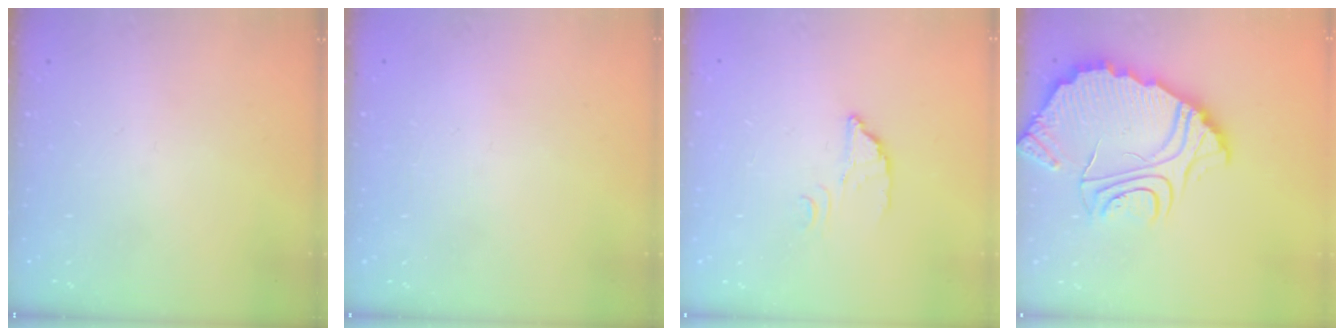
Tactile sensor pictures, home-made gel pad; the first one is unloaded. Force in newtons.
{"total": 2.3, "press": 2.3, "slide": 0.1}
{"total": 3.0, "press": 3.0, "slide": 0.2}
{"total": 13.0, "press": 12.9, "slide": 1.2}